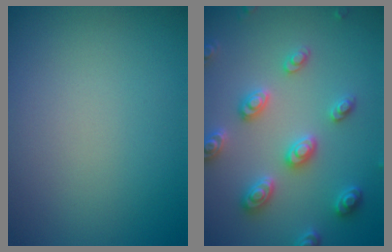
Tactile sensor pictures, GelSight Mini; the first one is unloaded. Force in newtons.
{"total": 4.6, "press": 4.5, "slide": 0.9}